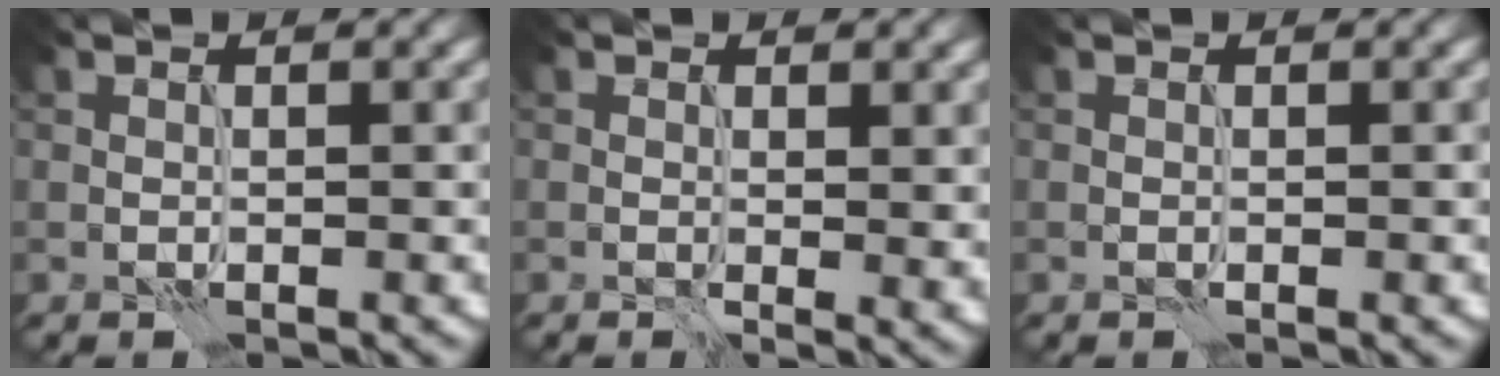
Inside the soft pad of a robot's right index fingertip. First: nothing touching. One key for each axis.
{"total": 2.2, "fx": 0.7, "fy": 0.8, "fz": 1.9, "tx": -0.017, "ty": -0.005, "tz": 0.014}
{"total": 0.0}